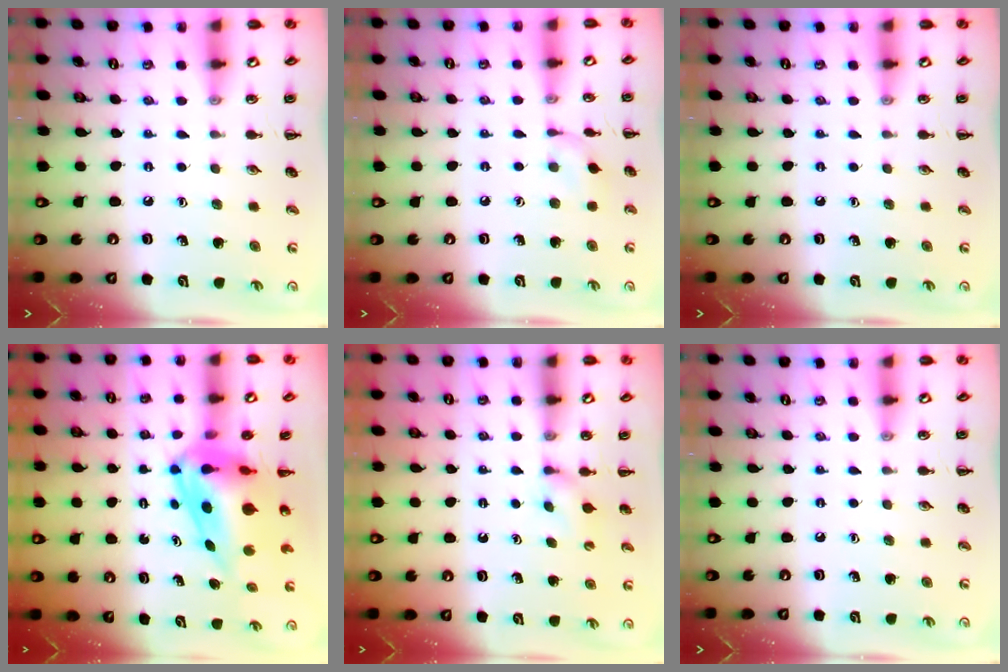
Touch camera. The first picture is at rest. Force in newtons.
{"total": 5.9, "press": 5.8, "slide": 1.2}
{"total": 0.0}
{"total": 9.9, "press": 9.3, "slide": 3.2}
{"total": 2.7, "press": 2.4, "slide": 1.2}
{"total": 0.0}